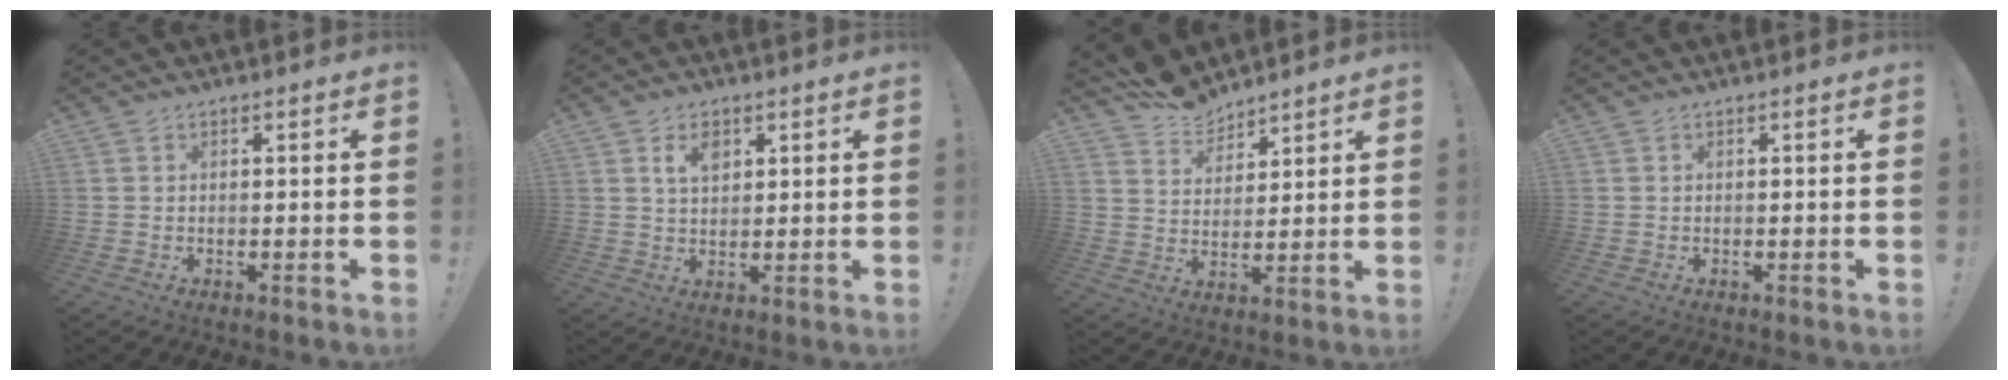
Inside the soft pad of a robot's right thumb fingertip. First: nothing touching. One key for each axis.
{"total": 5.2, "fx": 2.3, "fy": 3.3, "fz": 3.3, "tx": -0.053, "ty": 0.000, "tz": 0.039}
{"total": 8.6, "fx": 7.6, "fy": 3.9, "fz": 1.3, "tx": -0.025, "ty": -0.050, "tz": 0.144}
{"total": 0.0}